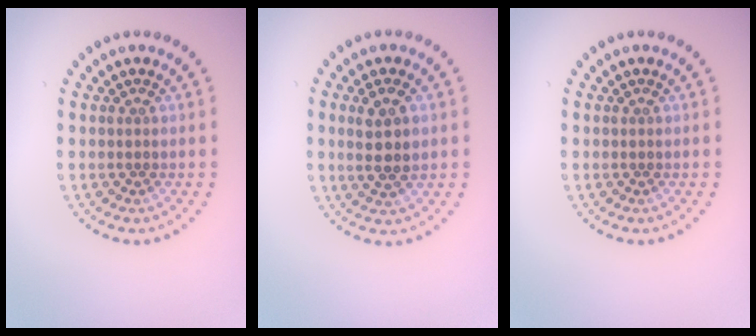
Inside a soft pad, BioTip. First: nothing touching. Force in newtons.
{"total": 2.9, "press": 2.8, "slide": 0.9}
{"total": 0.0}